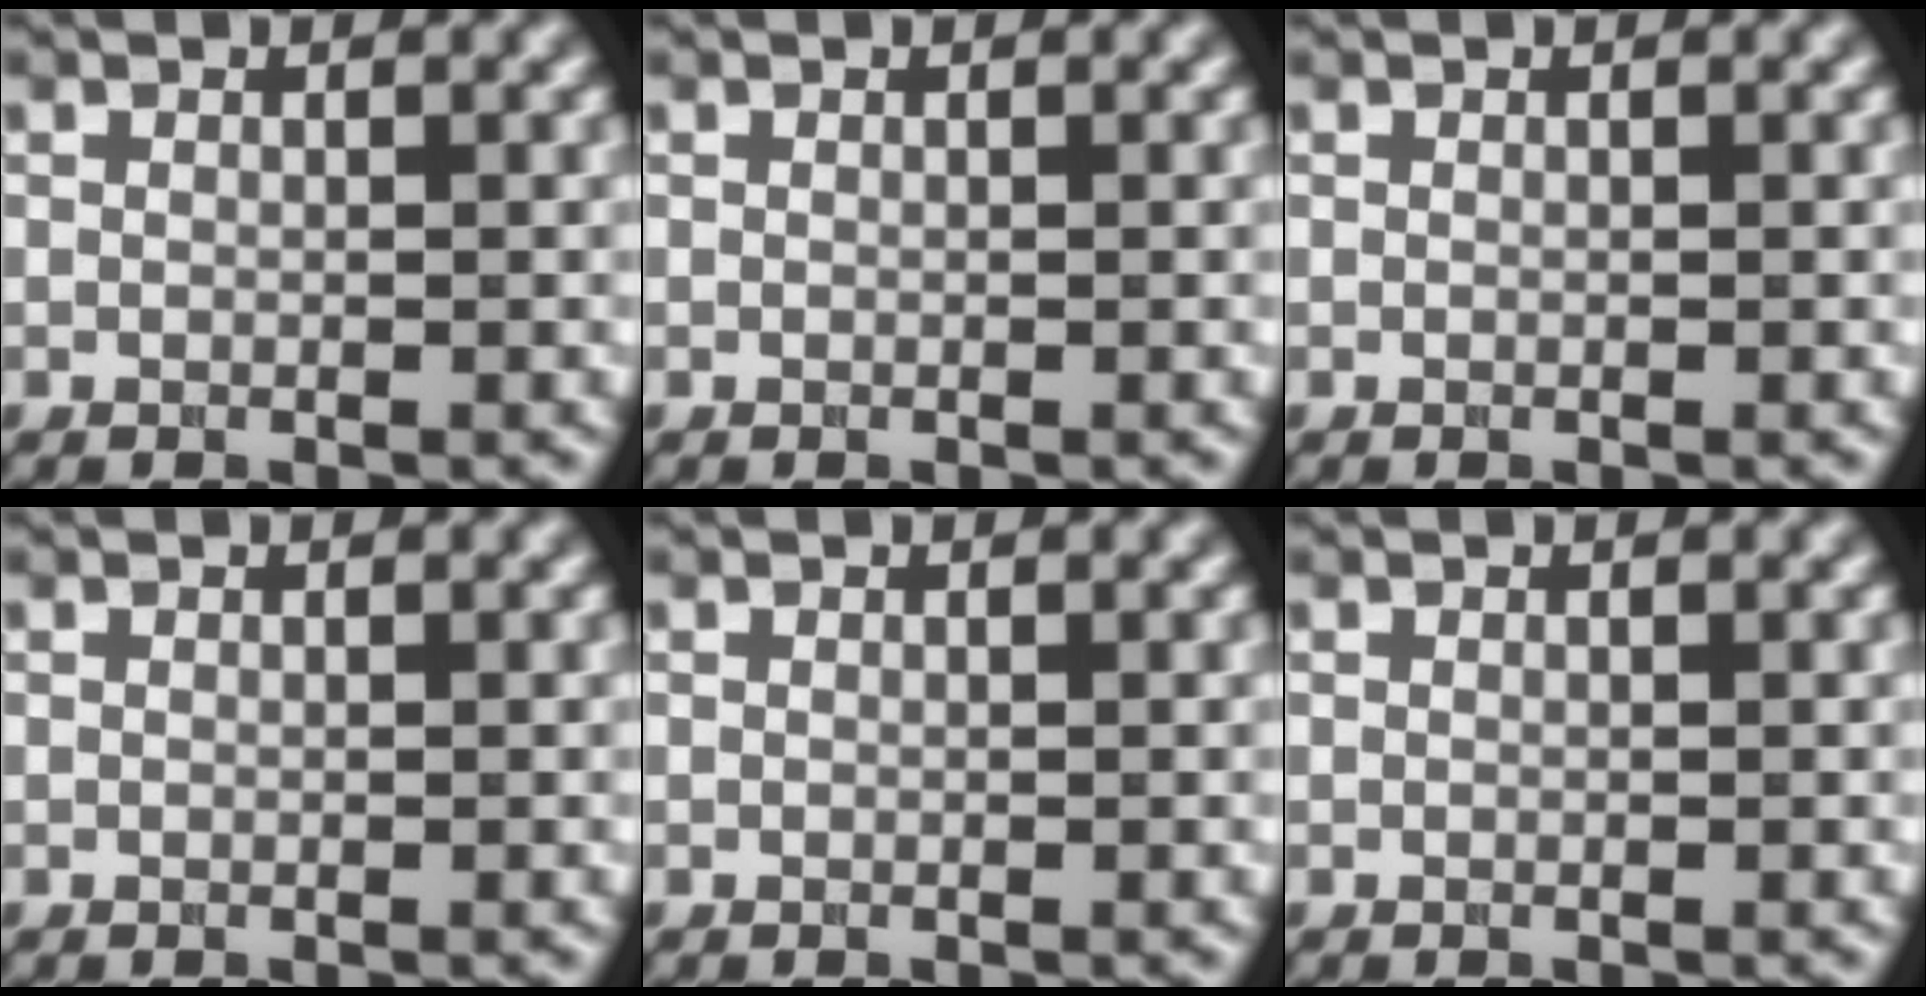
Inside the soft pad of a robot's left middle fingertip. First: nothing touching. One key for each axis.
{"total": 0.0}
{"total": 0.0}
{"total": 0.0}
{"total": 0.0}
{"total": 0.0}